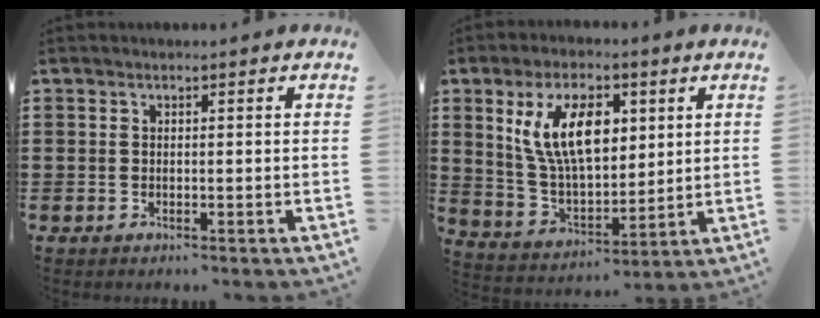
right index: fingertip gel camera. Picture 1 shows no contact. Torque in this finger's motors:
{"motor_torque": [1.97, 0.17, 1.05, 0.21]}